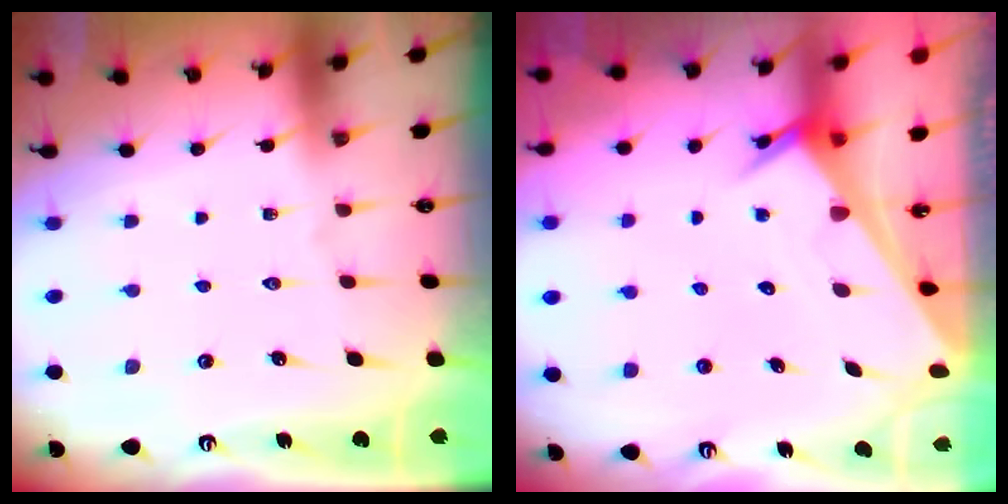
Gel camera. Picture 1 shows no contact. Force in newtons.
{"total": 3.3, "press": 3.3, "slide": 0.2}